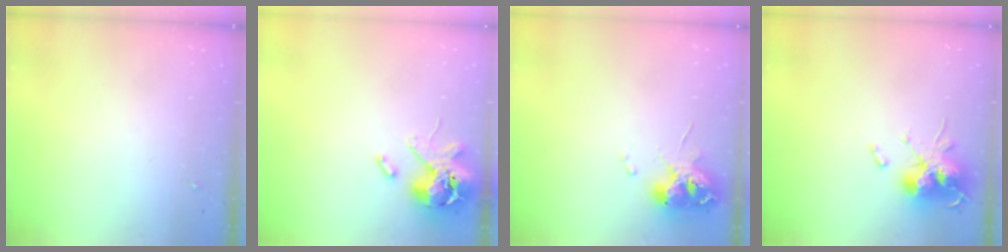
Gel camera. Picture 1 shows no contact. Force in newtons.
{"total": 12.8, "press": 12.6, "slide": 2.0}
{"total": 11.1, "press": 11.0, "slide": 1.2}
{"total": 16.4, "press": 16.4, "slide": 0.1}